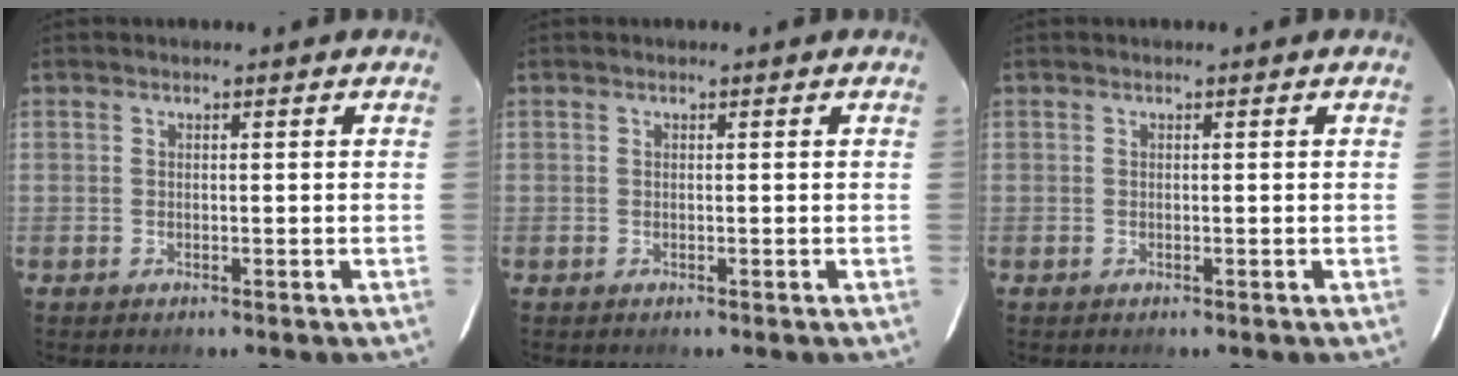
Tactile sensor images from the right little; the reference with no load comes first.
{"total": 0.0}
{"total": 0.0}